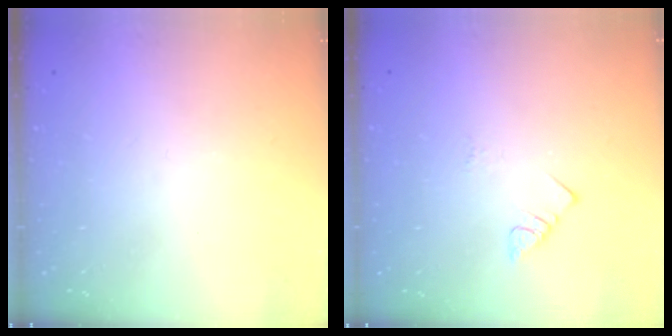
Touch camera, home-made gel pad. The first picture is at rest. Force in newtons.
{"total": 2.4, "press": 2.3, "slide": 0.4}